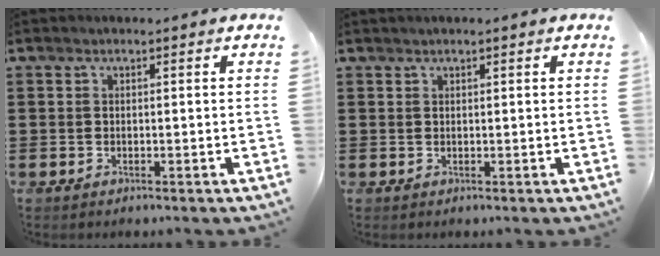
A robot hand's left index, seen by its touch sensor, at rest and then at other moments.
{"total": 0.6, "force": [0.4, 0.0, 0.5], "torque": [-0.009, 0.000, 0.009]}